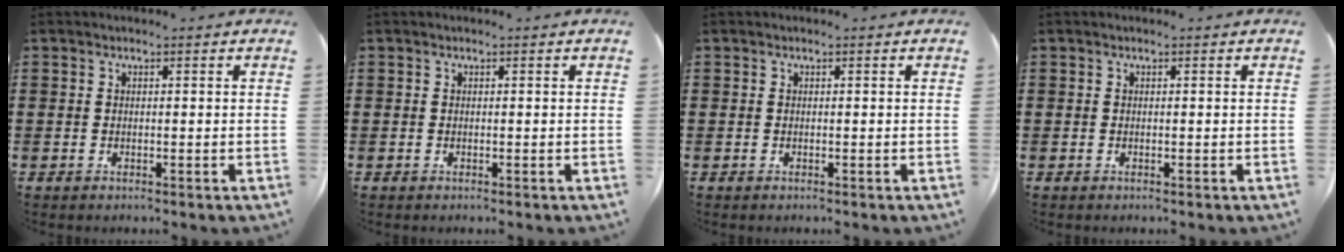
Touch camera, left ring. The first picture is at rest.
{"total": 0.0}
{"total": 0.0}
{"total": 0.0}